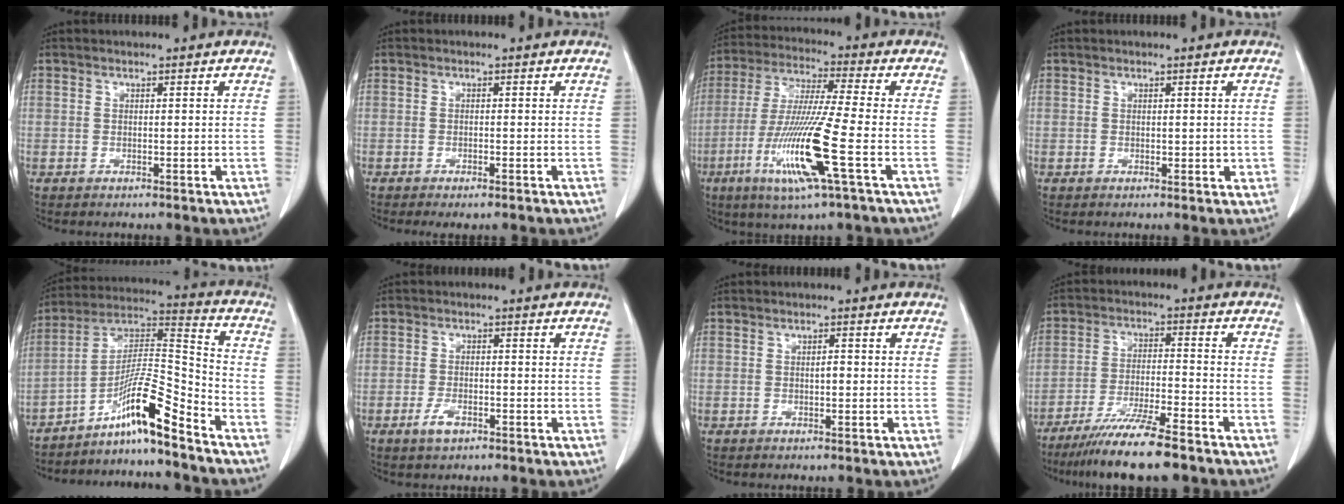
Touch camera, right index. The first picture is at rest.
{"total": 2.2, "force": [-1.6, 0.5, 1.4], "torque": [-0.017, -0.005, -0.020]}
{"total": 14.7, "force": [-5.1, -0.5, 13.8], "torque": [-0.284, -0.025, -0.102]}
{"total": 1.2, "force": [0.1, 0.8, 0.9], "torque": [-0.006, 0.001, 0.003]}
{"total": 11.8, "force": [-8.6, -0.5, 8.0], "torque": [-0.149, 0.018, -0.152]}
{"total": 3.0, "force": [-1.8, 1.4, 2.1], "torque": [-0.043, 0.001, -0.030]}
{"total": 1.0, "force": [0.0, 0.3, 0.9], "torque": [-0.015, 0.001, 0.000]}
{"total": 12.0, "force": [-9.4, 0.5, 7.5], "torque": [-0.124, -0.032, -0.156]}